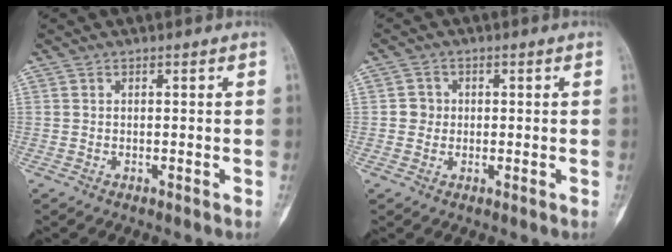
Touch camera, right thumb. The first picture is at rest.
{"total": 2.4, "force": [0.0, 2.4, 0.6], "torque": [0.007, 0.006, -0.003]}